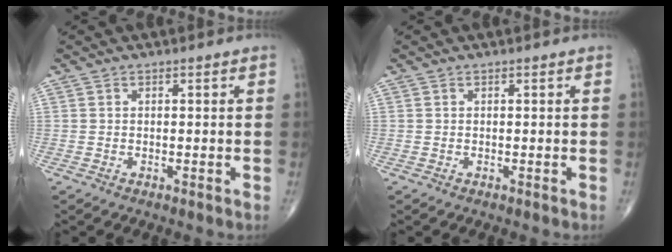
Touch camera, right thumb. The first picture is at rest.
{"total": 0.0}